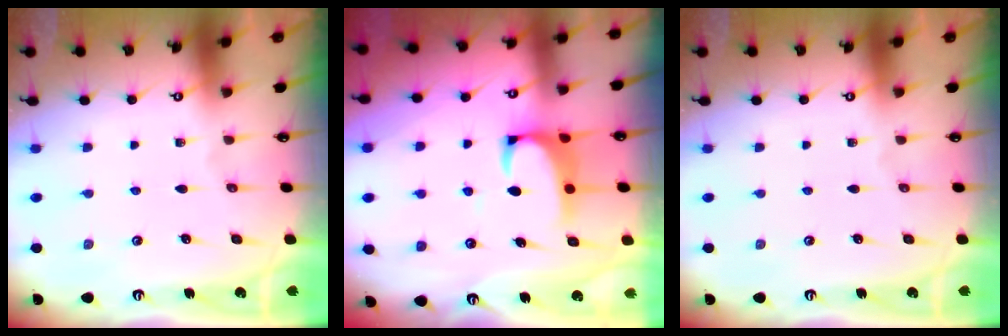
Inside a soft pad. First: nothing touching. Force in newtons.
{"total": 2.1, "press": 1.9, "slide": 1.0}
{"total": 0.0}